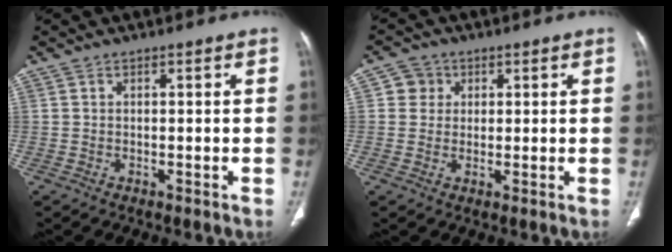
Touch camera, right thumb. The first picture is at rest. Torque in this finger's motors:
{"motor_torque": [0.95, 0.81, 0.34, -0.74, 0.05]}